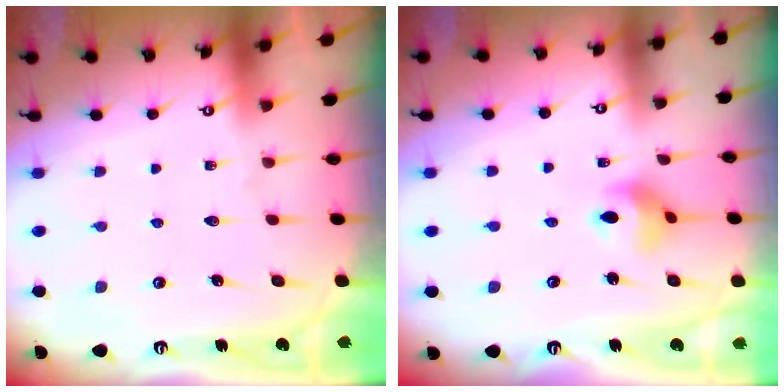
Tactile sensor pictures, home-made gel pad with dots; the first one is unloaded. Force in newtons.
{"total": 5.7, "press": 5.7, "slide": 0.4}